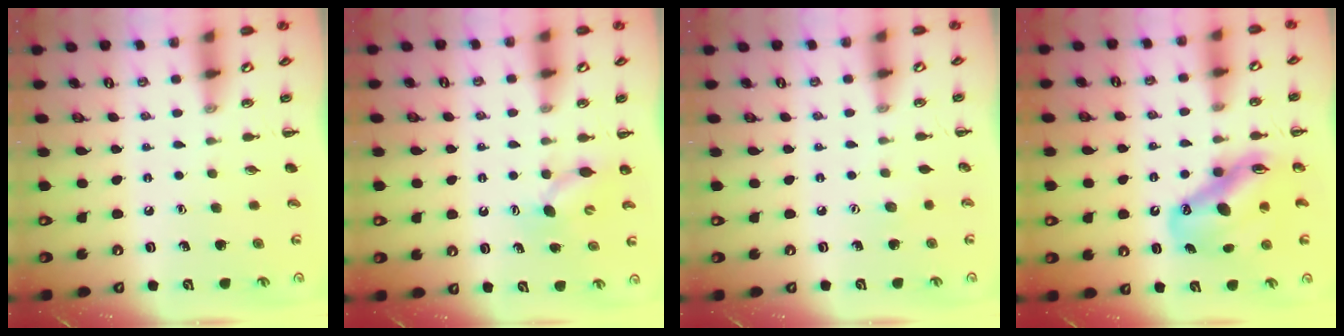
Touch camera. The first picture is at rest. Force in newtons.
{"total": 6.2, "press": 6.2, "slide": 0.5}
{"total": 3.9, "press": 3.8, "slide": 0.9}
{"total": 14.2, "press": 13.6, "slide": 4.0}